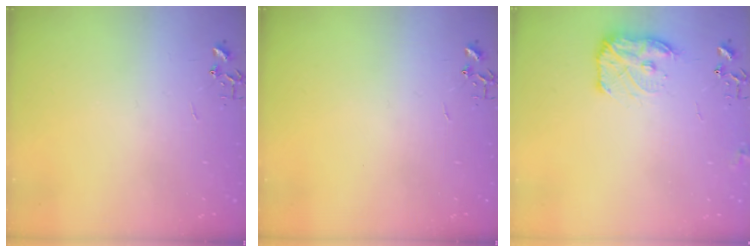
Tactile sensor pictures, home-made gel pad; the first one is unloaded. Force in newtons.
{"total": 0.0}
{"total": 11.8, "press": 11.8, "slide": 0.6}